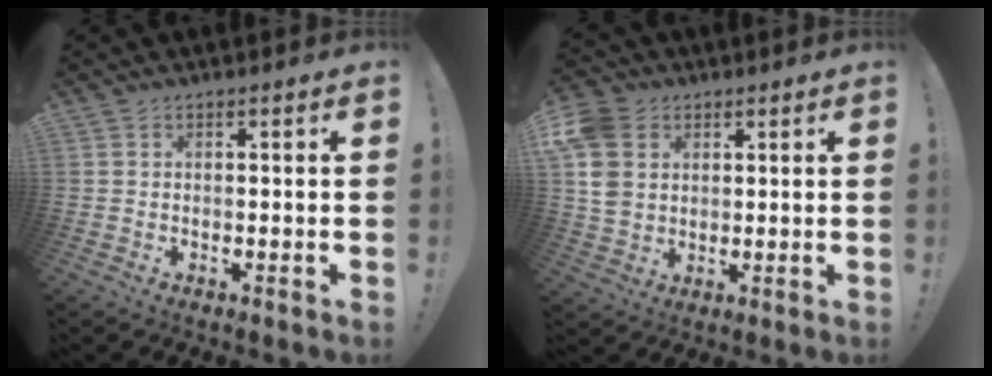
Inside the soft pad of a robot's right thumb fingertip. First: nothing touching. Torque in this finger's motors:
{"motor_torque": [0.95, 1.06, 0.10, -0.29, -0.04]}